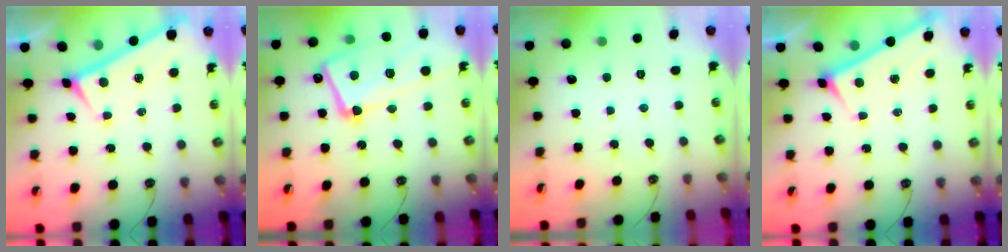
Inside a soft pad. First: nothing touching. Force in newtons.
{"total": 15.3, "press": 15.3, "slide": 1.3}
{"total": 0.0}
{"total": 3.0, "press": 3.0, "slide": 0.1}